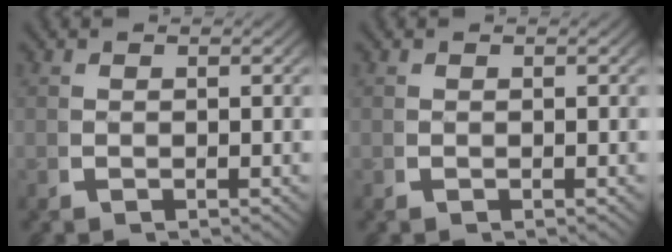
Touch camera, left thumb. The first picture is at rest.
{"total": 0.0}